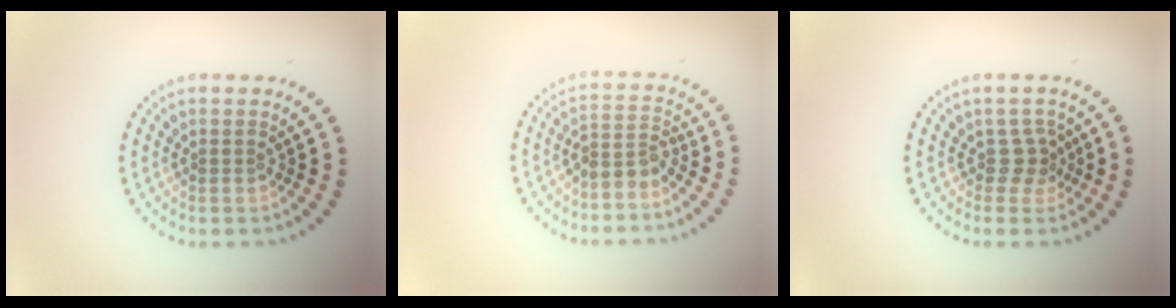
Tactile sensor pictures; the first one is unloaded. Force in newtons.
{"total": 2.3, "press": 1.8, "slide": 1.5}
{"total": 1.9, "press": 1.3, "slide": 1.4}